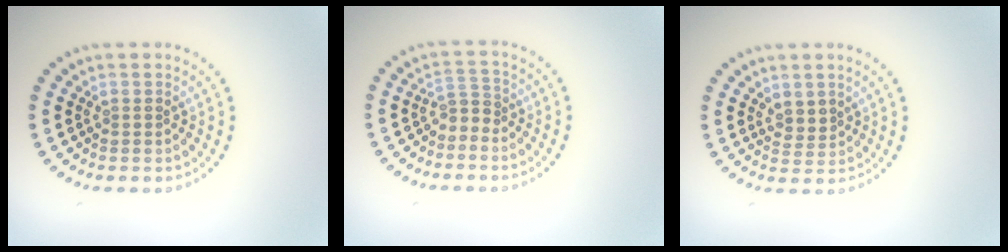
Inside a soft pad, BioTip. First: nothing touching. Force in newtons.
{"total": 1.6, "press": 1.1, "slide": 1.2}
{"total": 1.6, "press": 1.3, "slide": 0.9}